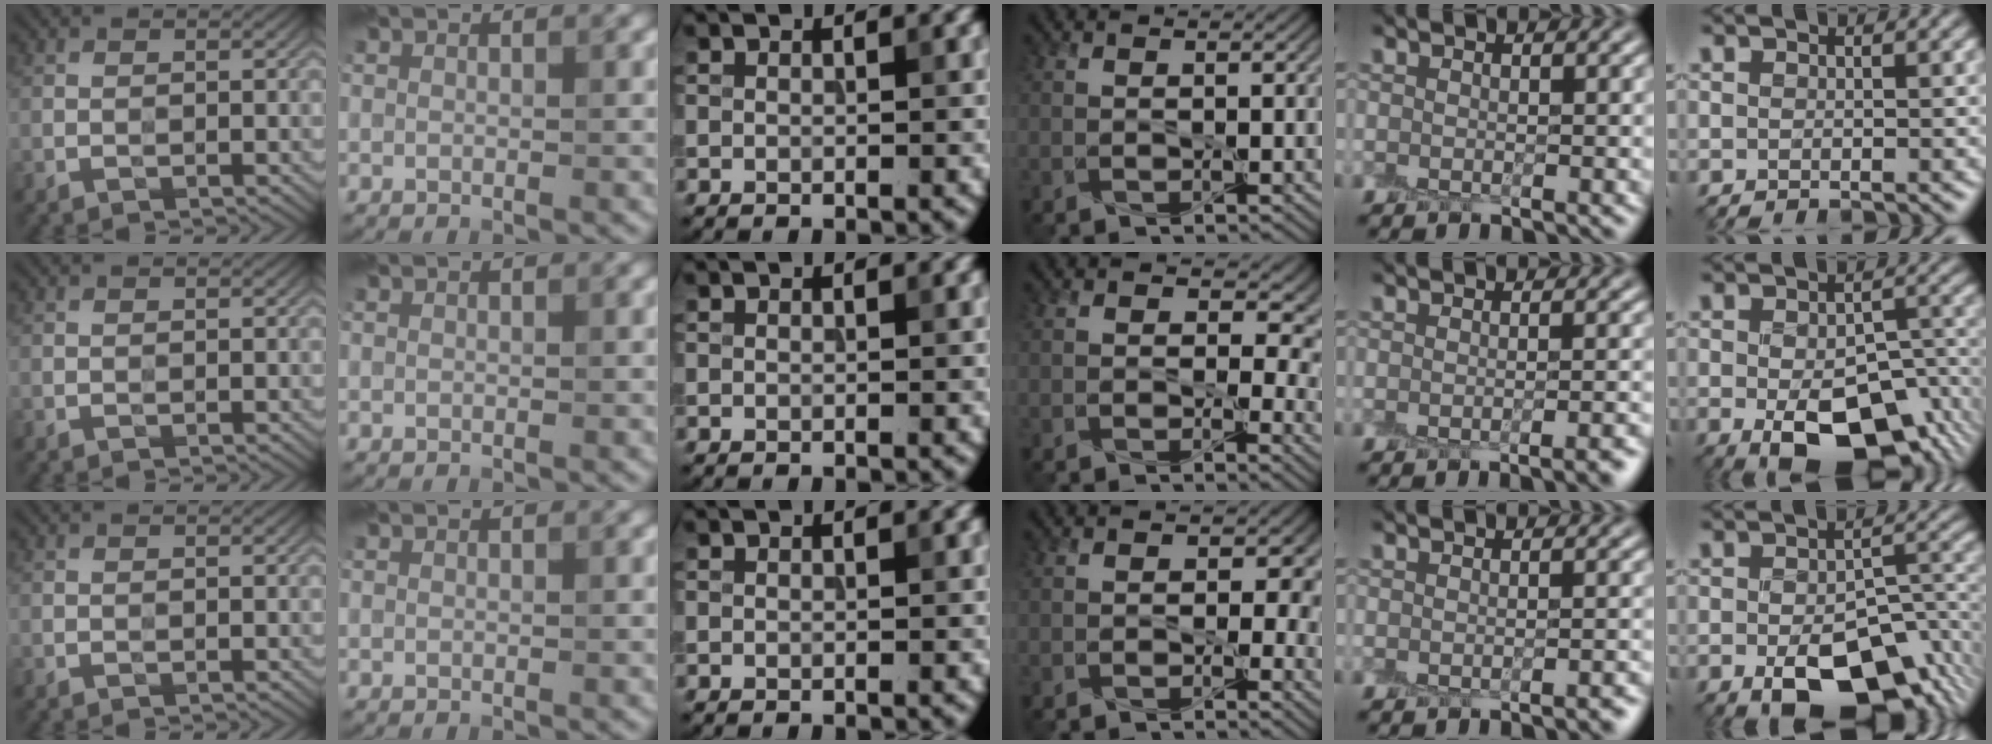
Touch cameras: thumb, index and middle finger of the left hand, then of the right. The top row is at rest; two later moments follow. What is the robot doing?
{"motion": "peel", "object": "cling film"}